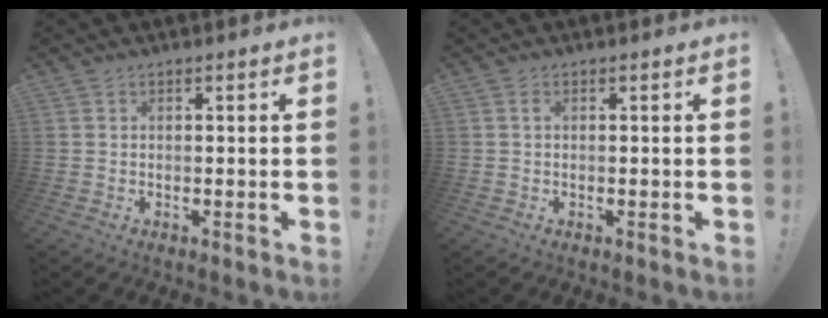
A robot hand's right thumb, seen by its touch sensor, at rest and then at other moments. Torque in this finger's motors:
{"motor_torque": [0.04, 0.16, 0.01, 0.00, 0.07]}